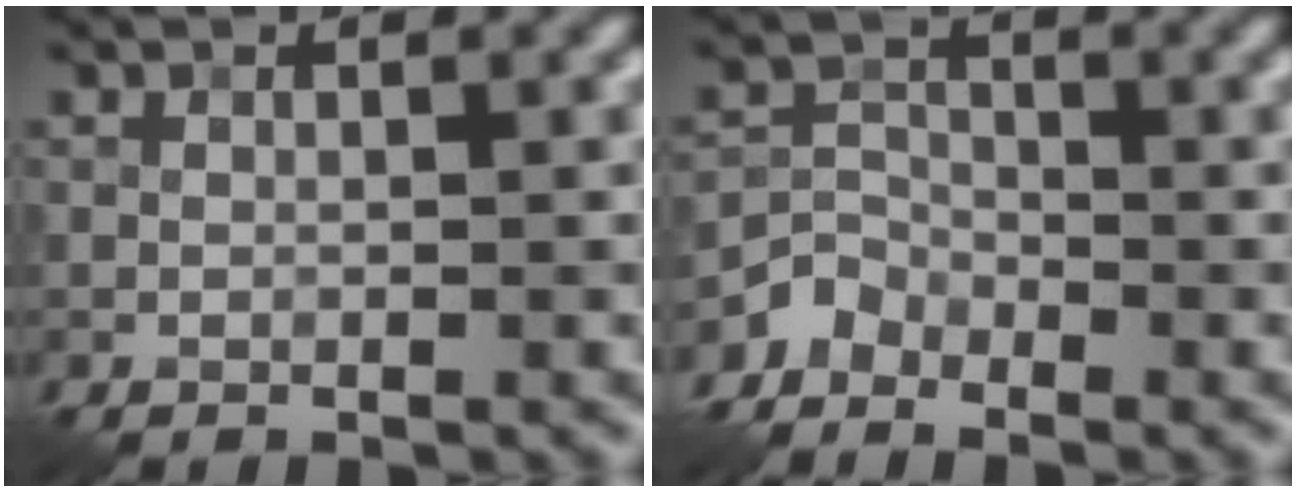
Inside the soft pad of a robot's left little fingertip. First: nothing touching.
{"total": 2.6, "force": [-2.3, 1.1, 0.3], "torque": [-0.003, 0.003, -0.055]}